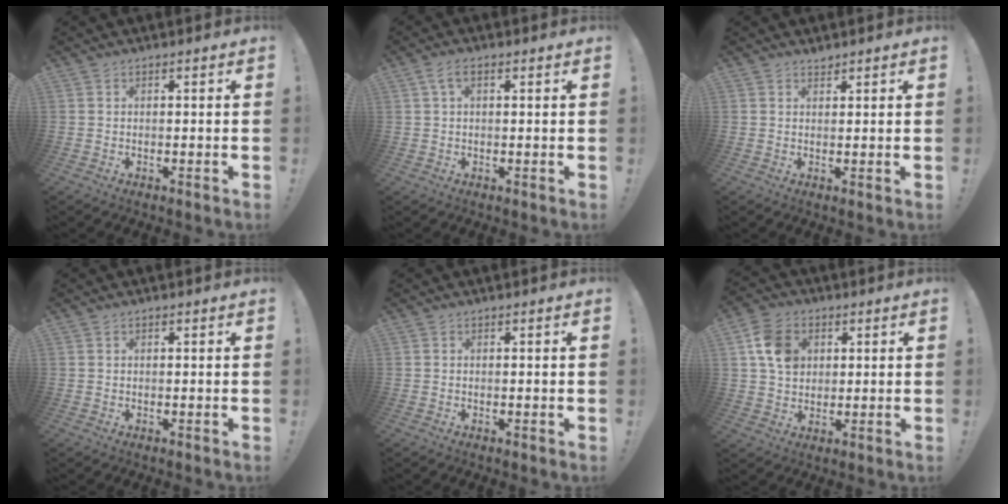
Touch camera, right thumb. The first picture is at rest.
{"total": 3.4, "force": [1.2, 1.6, 2.8], "torque": [-0.054, 0.004, 0.021]}
{"total": 1.3, "force": [1.2, 0.2, 0.2], "torque": [0.003, -0.008, 0.023]}
{"total": 0.0}
{"total": 0.0}
{"total": 10.9, "force": [3.4, 8.6, 5.8], "torque": [-0.089, 0.007, 0.072]}